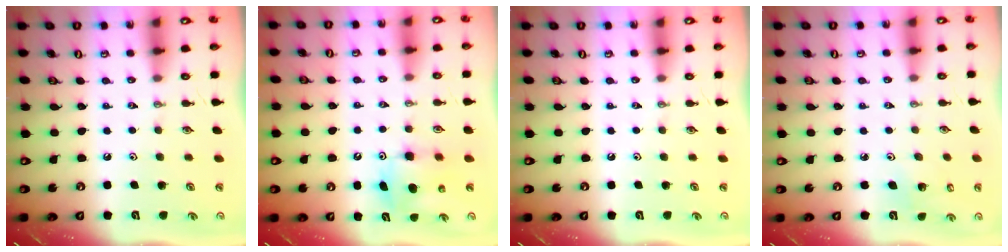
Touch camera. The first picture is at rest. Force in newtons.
{"total": 8.9, "press": 8.9, "slide": 0.6}
{"total": 0.0}
{"total": 3.5, "press": 3.2, "slide": 1.4}